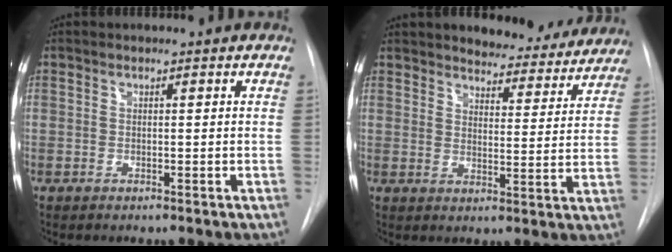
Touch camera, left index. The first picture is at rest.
{"total": 11.8, "force": [11.1, 3.2, 2.5], "torque": [-0.009, -0.024, 0.131]}